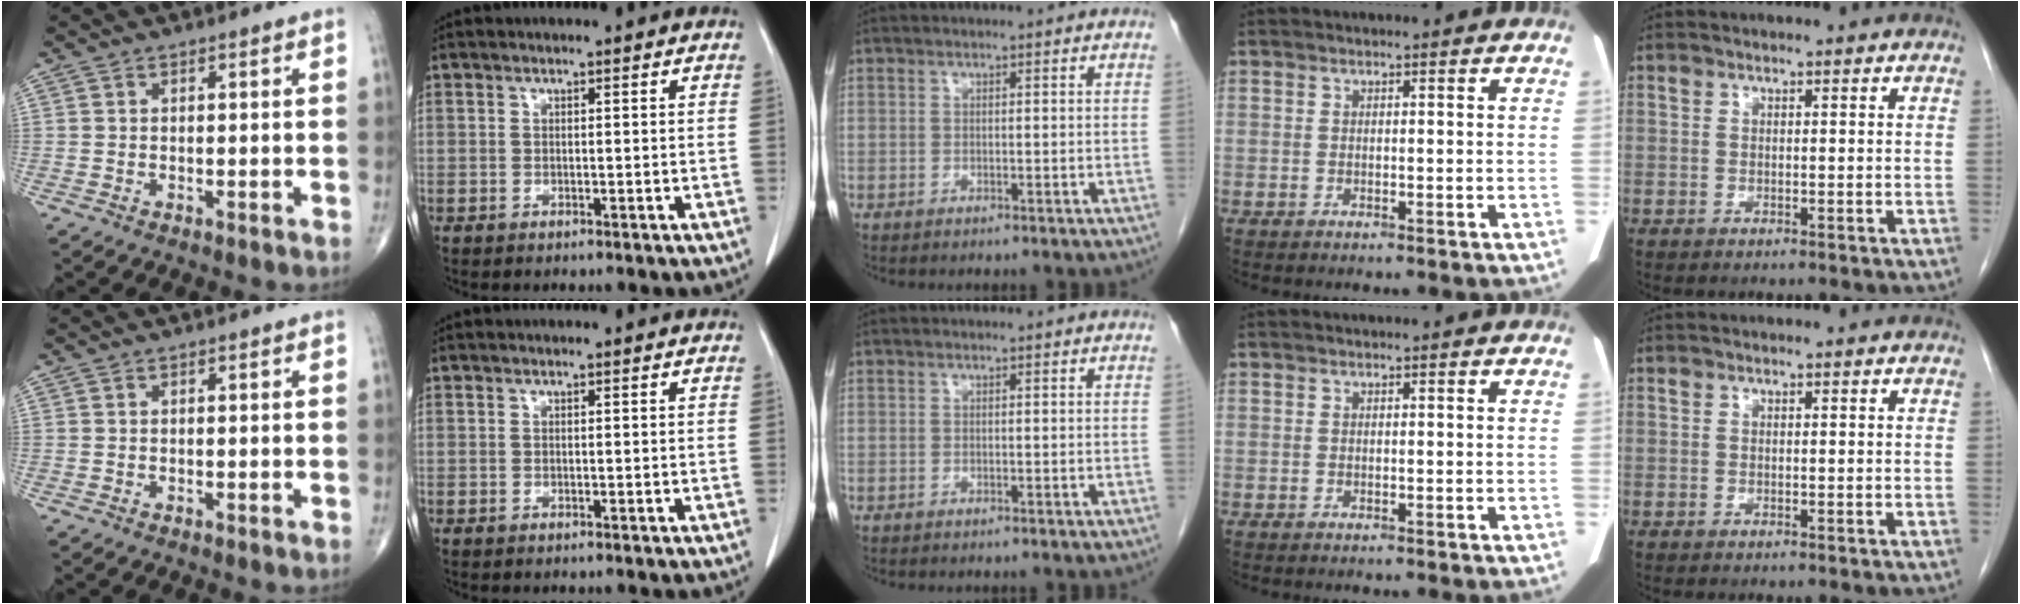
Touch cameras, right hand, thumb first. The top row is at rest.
{}